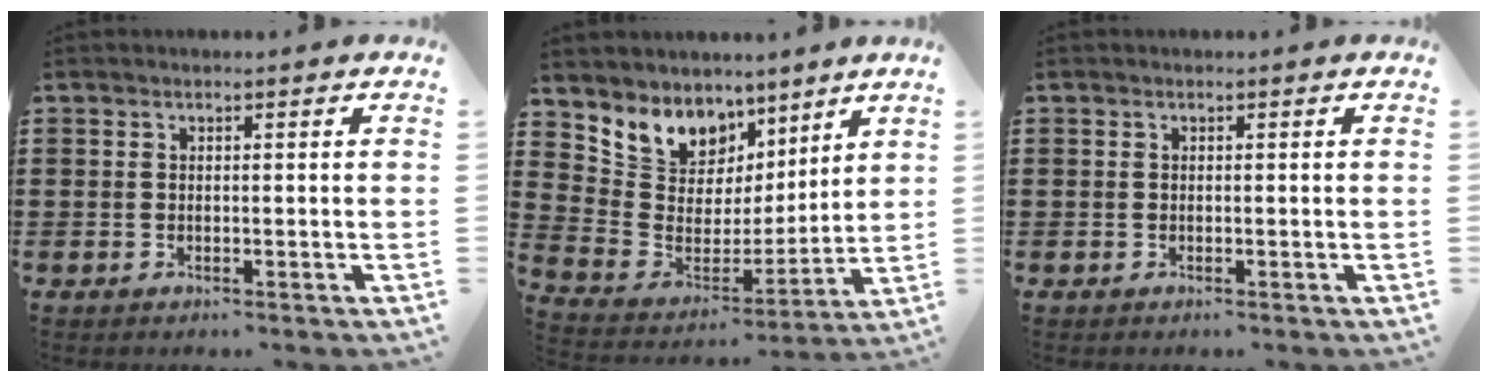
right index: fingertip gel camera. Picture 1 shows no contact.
{"total": 7.6, "force": [5.7, 5.1, 0.3], "torque": [-0.052, -0.056, 0.104]}
{"total": 0.0}